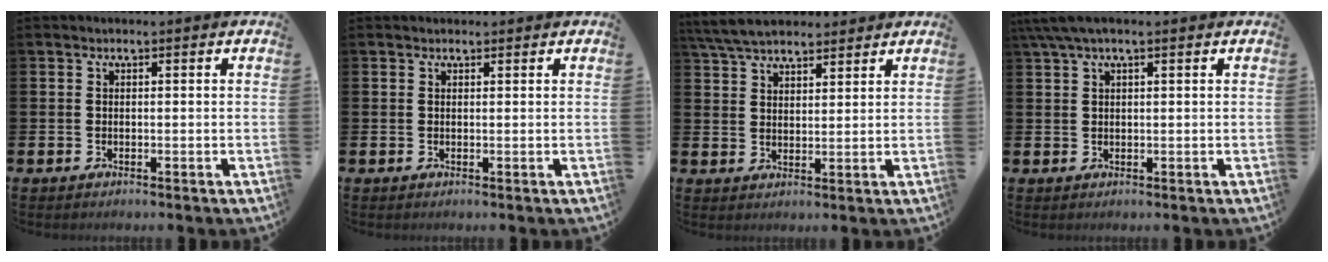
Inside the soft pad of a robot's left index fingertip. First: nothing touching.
{"total": 0.6, "force": [0.6, 0.3, 0.0], "torque": [0.010, -0.001, 0.008]}
{"total": 5.7, "force": [5.4, 1.4, 1.5], "torque": [-0.047, -0.015, 0.100]}
{"total": 3.0, "force": [1.9, 0.5, 2.3], "torque": [-0.049, 0.002, 0.035]}